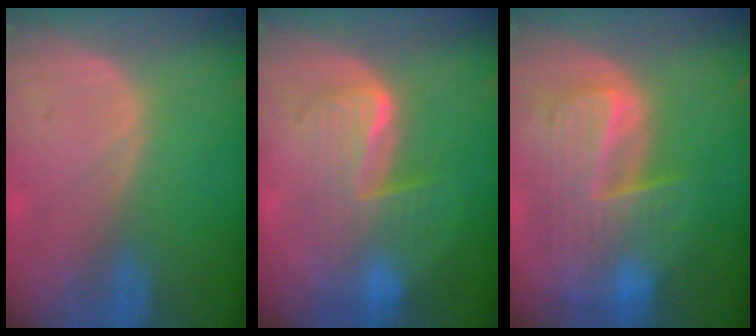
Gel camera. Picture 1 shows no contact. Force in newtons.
{"total": 6.8, "press": 6.8, "slide": 0.2}
{"total": 10.0, "press": 8.7, "slide": 5.0}